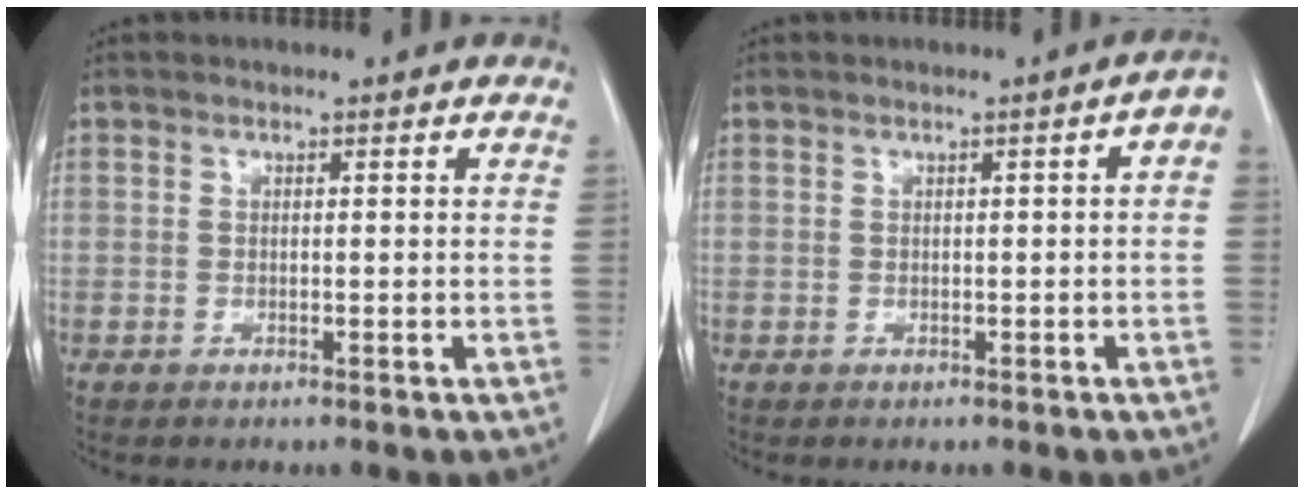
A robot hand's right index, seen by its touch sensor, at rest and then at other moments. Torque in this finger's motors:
{"motor_torque": [0.36, -0.08, 0.17, 0.01]}